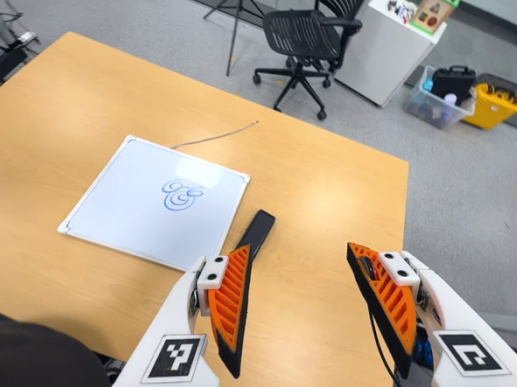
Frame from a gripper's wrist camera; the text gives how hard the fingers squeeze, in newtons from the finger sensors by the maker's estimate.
{"total": 0.0}